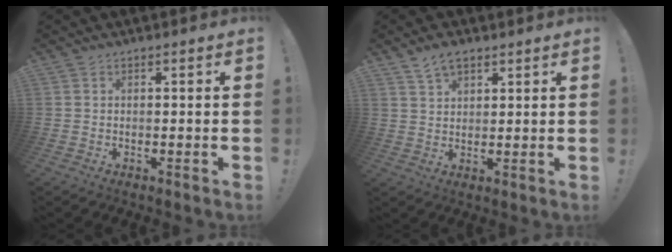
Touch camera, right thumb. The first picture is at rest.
{"total": 5.2, "force": [3.6, 2.8, 2.4], "torque": [-0.041, -0.015, 0.068]}